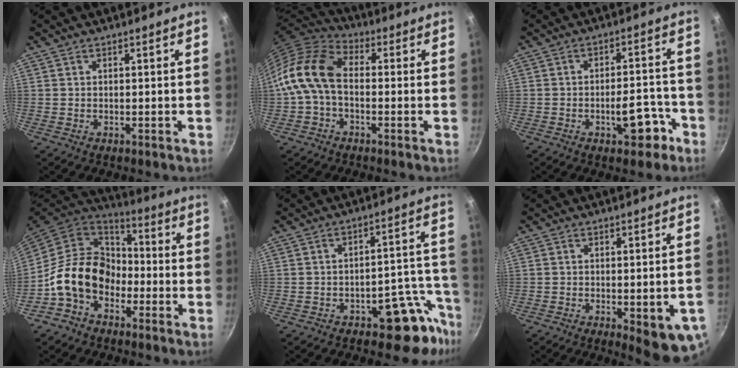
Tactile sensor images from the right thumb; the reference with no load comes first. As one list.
[{"total": 12.3, "force": [-1.3, 8.0, 9.2], "torque": [-0.168, 0.038, -0.046]}, {"total": 8.2, "force": [-4.1, 3.7, 6.0], "torque": [-0.056, 0.039, -0.047]}, {"total": 15.1, "force": [-4.8, 11.4, 8.7], "torque": [-0.114, 0.052, -0.106]}, {"total": 10.9, "force": [-6.9, 5.5, 6.4], "torque": [-0.001, 0.076, -0.085]}, {"total": 9.7, "force": [-3.2, 2.8, 8.7], "torque": [-0.079, 0.004, -0.034]}]